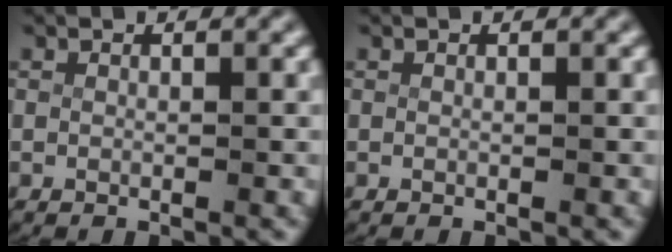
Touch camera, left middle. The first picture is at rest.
{"total": 0.0}